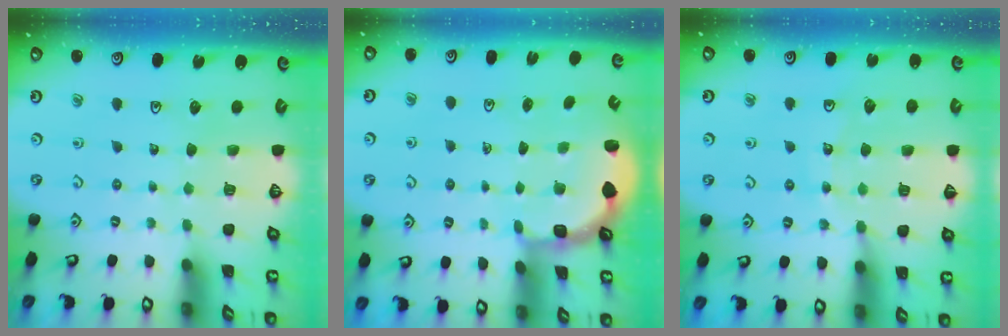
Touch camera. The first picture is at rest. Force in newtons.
{"total": 2.5, "press": 1.9, "slide": 1.6}
{"total": 12.9, "press": 12.6, "slide": 2.8}